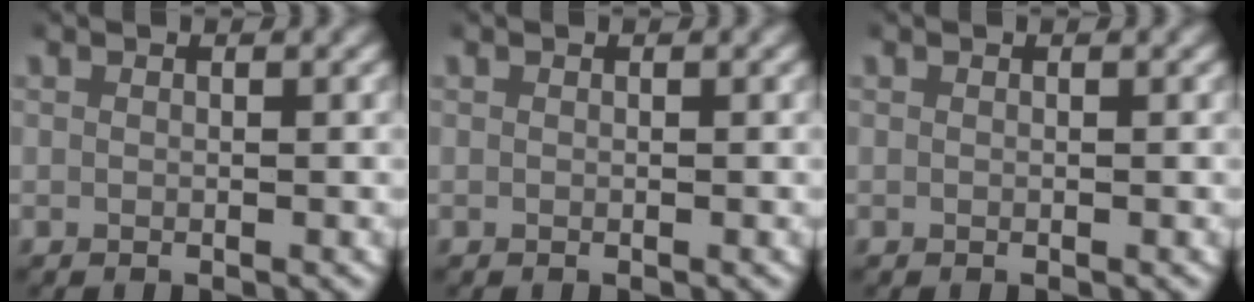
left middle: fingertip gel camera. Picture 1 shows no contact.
{"total": 0.0}
{"total": 0.0}